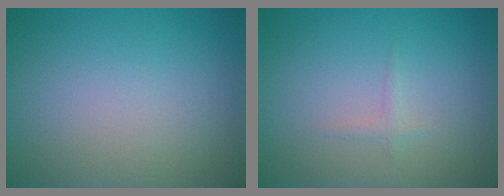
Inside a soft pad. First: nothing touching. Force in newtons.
{"total": 0.7, "press": 0.7, "slide": 0.0}